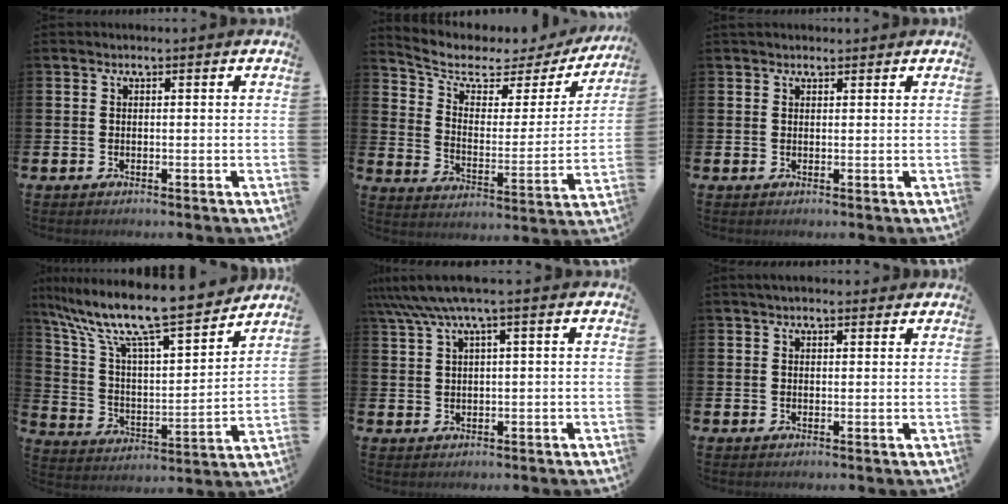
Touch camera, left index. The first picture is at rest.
{"total": 5.9, "force": [4.7, 2.8, 2.3], "torque": [-0.074, -0.037, 0.070]}
{"total": 1.3, "force": [1.2, 0.6, 0.2], "torque": [0.018, -0.003, 0.017]}
{"total": 12.3, "force": [10.6, 1.5, 6.0], "torque": [-0.156, -0.071, 0.180]}
{"total": 5.0, "force": [2.9, 0.2, 4.1], "torque": [-0.082, -0.003, 0.051]}
{"total": 2.0, "force": [1.8, 0.6, 0.7], "torque": [-0.009, 0.001, 0.030]}